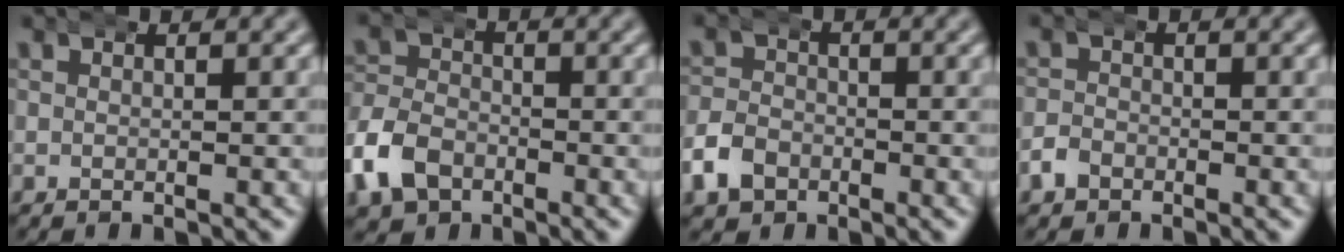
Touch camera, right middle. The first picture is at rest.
{"total": 5.2, "force": [-2.3, 4.1, 2.1], "torque": [-0.058, -0.008, -0.043]}
{"total": 3.4, "force": [-1.7, 2.7, 1.2], "torque": [-0.030, 0.003, -0.037]}
{"total": 1.8, "force": [-1.1, 1.3, 0.4], "torque": [-0.011, 0.004, -0.026]}